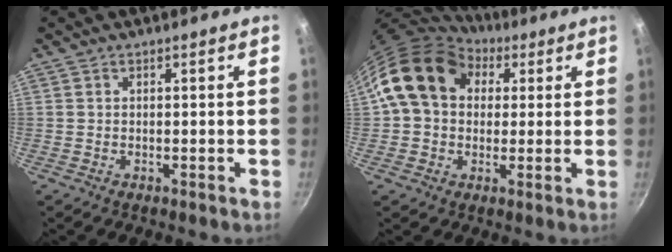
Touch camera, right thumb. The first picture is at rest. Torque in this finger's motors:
{"motor_torque": [1.31, 2.64, 0.64, -0.59, 0.20]}